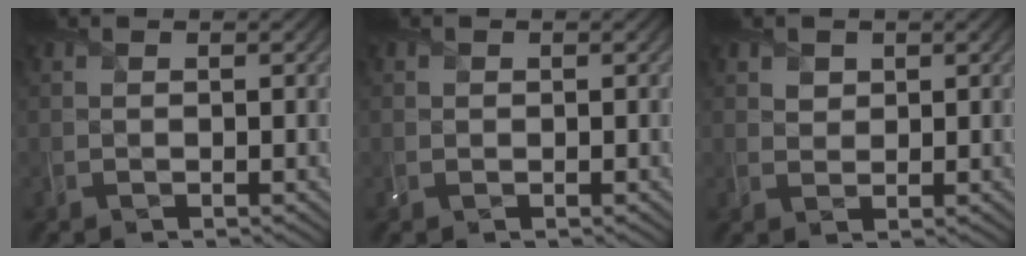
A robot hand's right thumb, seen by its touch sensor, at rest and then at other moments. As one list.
[{"total": 0.5, "force": [0.0, 0.5, 0.1], "torque": [-0.001, -0.003, -0.002]}, {"total": 1.1, "force": [0.8, 0.6, 0.4], "torque": [-0.011, -0.001, 0.016]}]